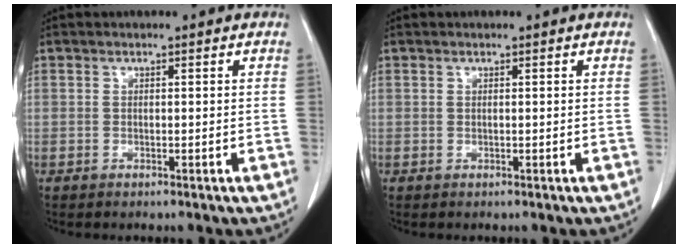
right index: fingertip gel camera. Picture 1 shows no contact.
{"total": 0.0}